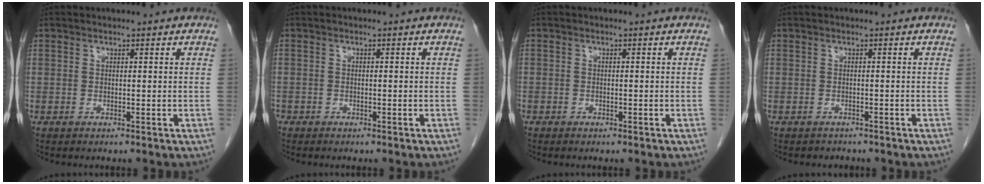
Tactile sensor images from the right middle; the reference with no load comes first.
{"total": 0.8, "force": [-0.6, 0.5, 0.1], "torque": [-0.006, 0.002, -0.013]}
{"total": 0.6, "force": [-0.4, 0.5, 0.0], "torque": [-0.001, 0.003, -0.008]}
{"total": 1.9, "force": [-1.7, 0.9, -0.1], "torque": [-0.009, 0.000, -0.027]}